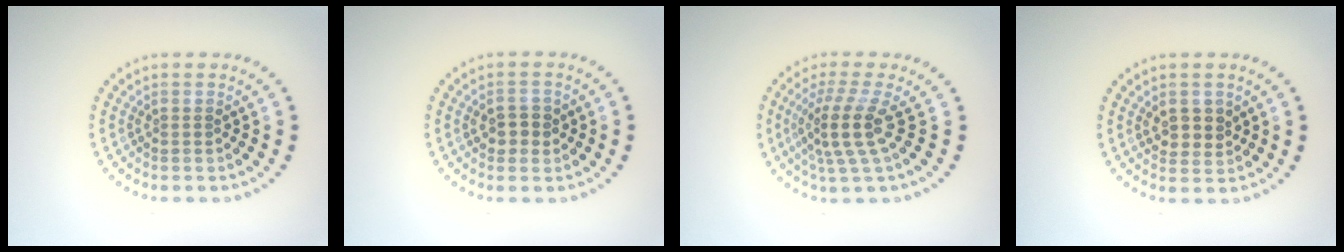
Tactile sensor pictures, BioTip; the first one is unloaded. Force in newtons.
{"total": 2.2, "press": 2.2, "slide": 0.3}
{"total": 4.0, "press": 2.8, "slide": 2.8}
{"total": 2.2, "press": 2.1, "slide": 0.7}